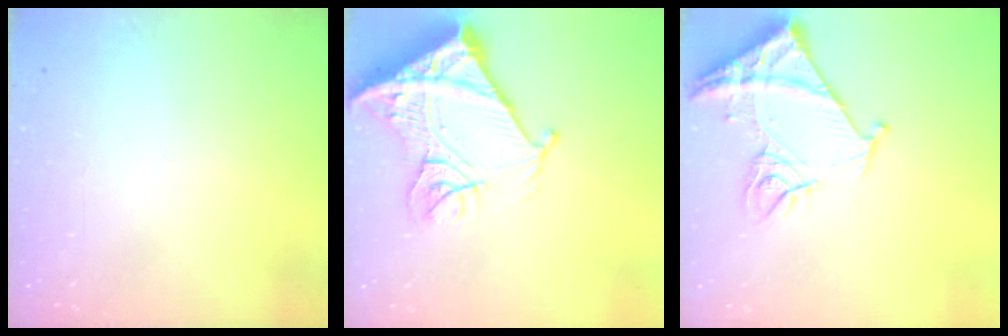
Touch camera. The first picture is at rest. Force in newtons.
{"total": 17.6, "press": 17.4, "slide": 2.1}
{"total": 11.7, "press": 11.6, "slide": 1.2}